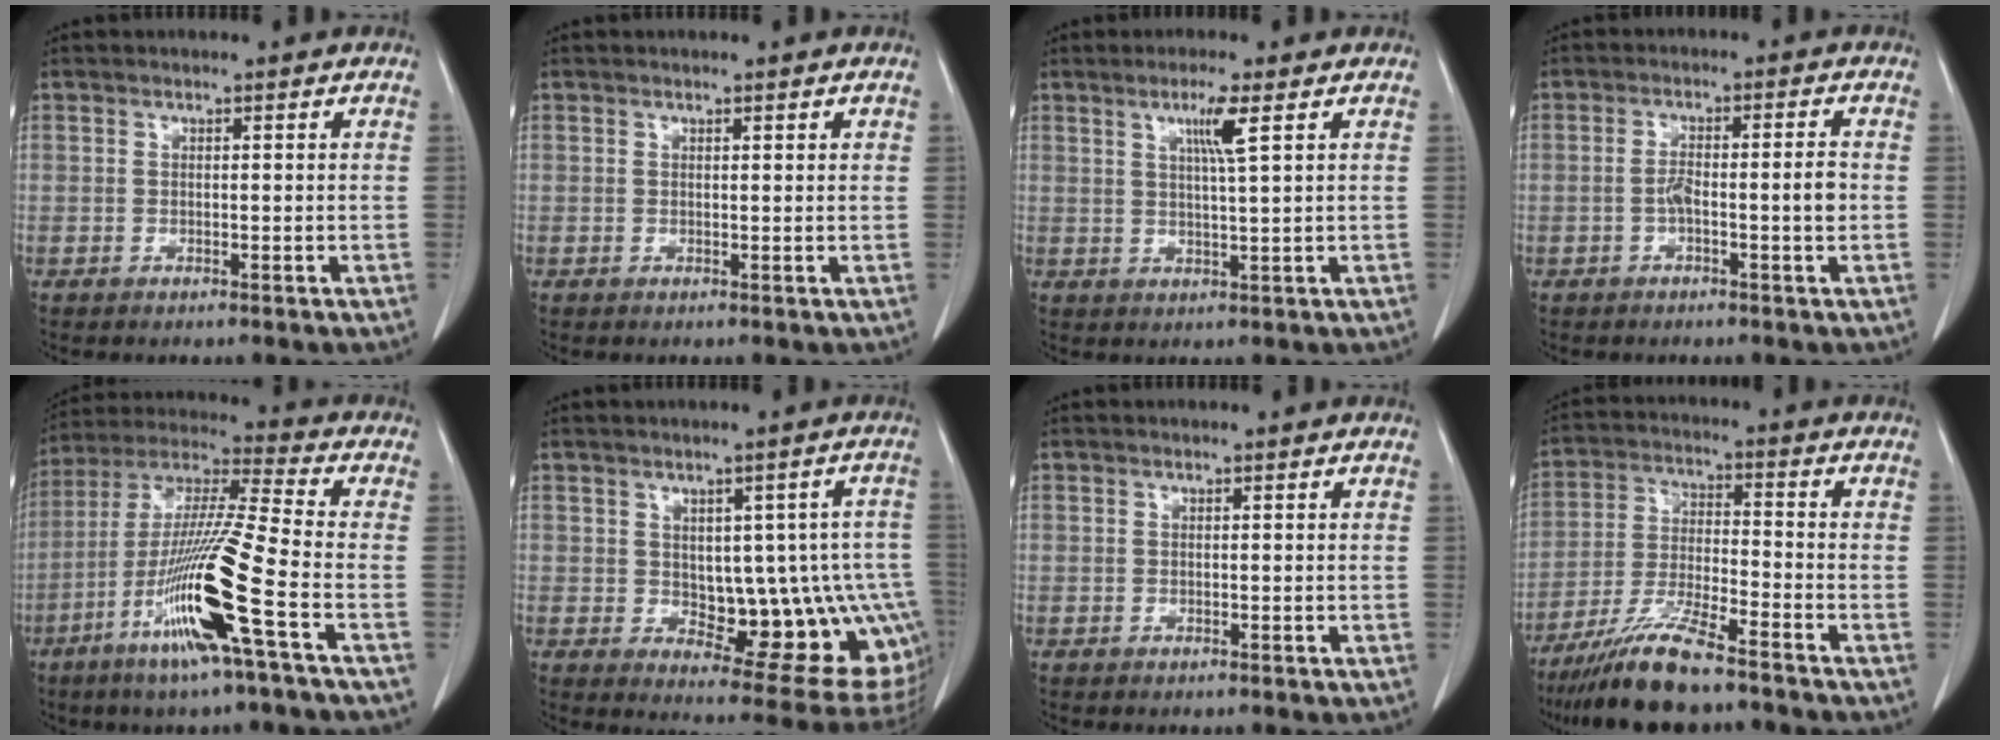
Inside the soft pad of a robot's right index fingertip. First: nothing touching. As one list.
[{"total": 0.5, "force": [0.4, 0.1, 0.4], "torque": [-0.006, 0.000, 0.006]}, {"total": 4.4, "force": [1.9, -0.7, 3.9], "torque": [-0.071, -0.005, 0.035]}, {"total": 4.7, "force": [-1.1, 0.4, 4.5], "torque": [-0.082, 0.010, -0.017]}, {"total": 16.7, "force": [-6.8, -1.0, 15.3], "torque": [-0.309, -0.022, -0.133]}, {"total": 15.0, "force": [-1.3, 6.1, 13.6], "torque": [-0.122, 0.016, 0.006]}, {"total": 0.0}, {"total": 11.0, "force": [-8.6, 0.9, 6.7], "torque": [-0.133, -0.028, -0.162]}]